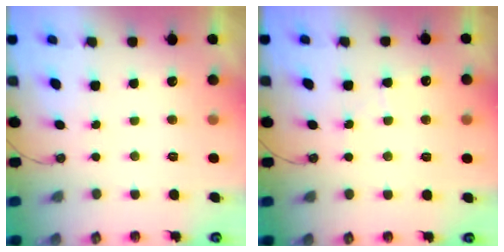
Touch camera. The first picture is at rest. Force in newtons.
{"total": 5.6, "press": 5.6, "slide": 0.7}